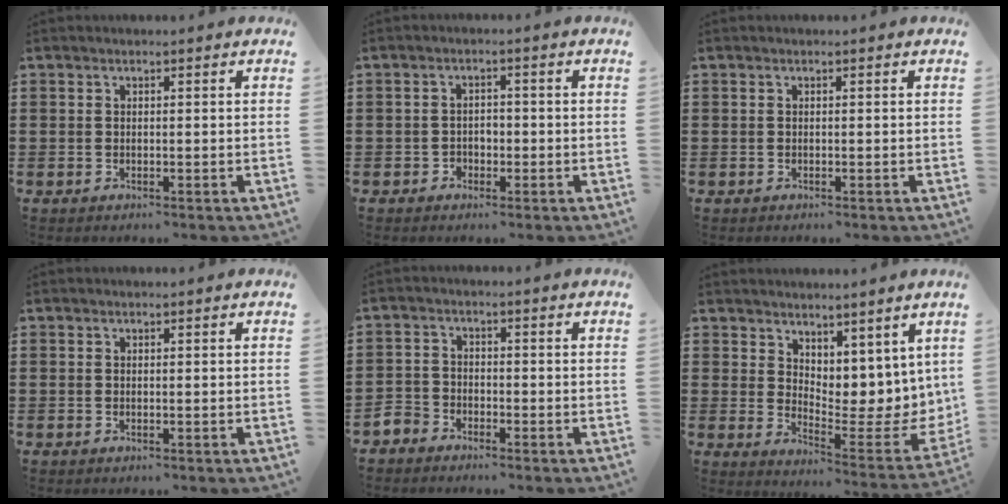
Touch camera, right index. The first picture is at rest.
{"total": 1.8, "force": [-1.0, 1.4, 0.5], "torque": [-0.016, 0.001, -0.024]}
{"total": 0.0}
{"total": 0.0}
{"total": 2.9, "force": [-2.6, 1.2, 0.0], "torque": [-0.015, 0.001, -0.058]}
{"total": 4.8, "force": [4.0, 2.4, 1.1], "torque": [-0.034, -0.050, 0.078]}